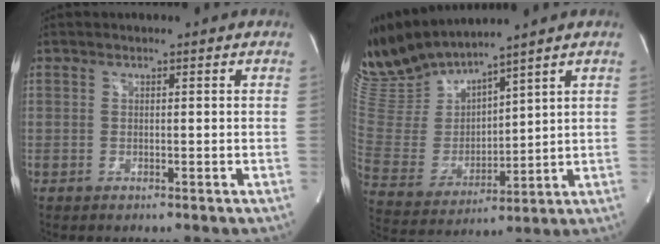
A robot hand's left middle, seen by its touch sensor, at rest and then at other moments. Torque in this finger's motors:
{"motor_torque": [0.40, -0.67, 0.39, 0.17]}